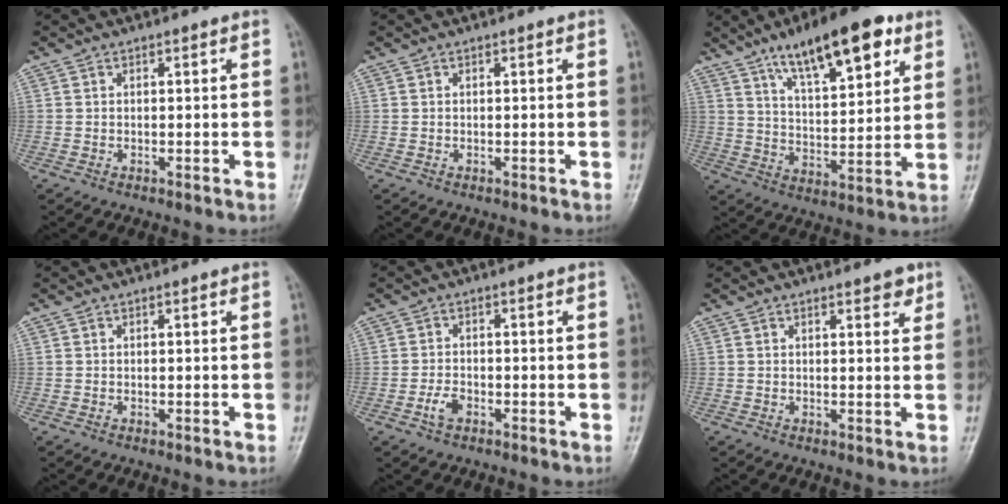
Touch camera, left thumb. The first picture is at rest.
{"total": 0.0}
{"total": 17.3, "force": [10.0, 6.0, 12.8], "torque": [-0.170, -0.037, 0.163]}
{"total": 0.0}
{"total": 2.9, "force": [-1.4, 1.7, 1.9], "torque": [-0.037, 0.009, -0.028]}
{"total": 2.7, "force": [1.8, 1.0, 1.6], "torque": [-0.010, -0.010, 0.022]}